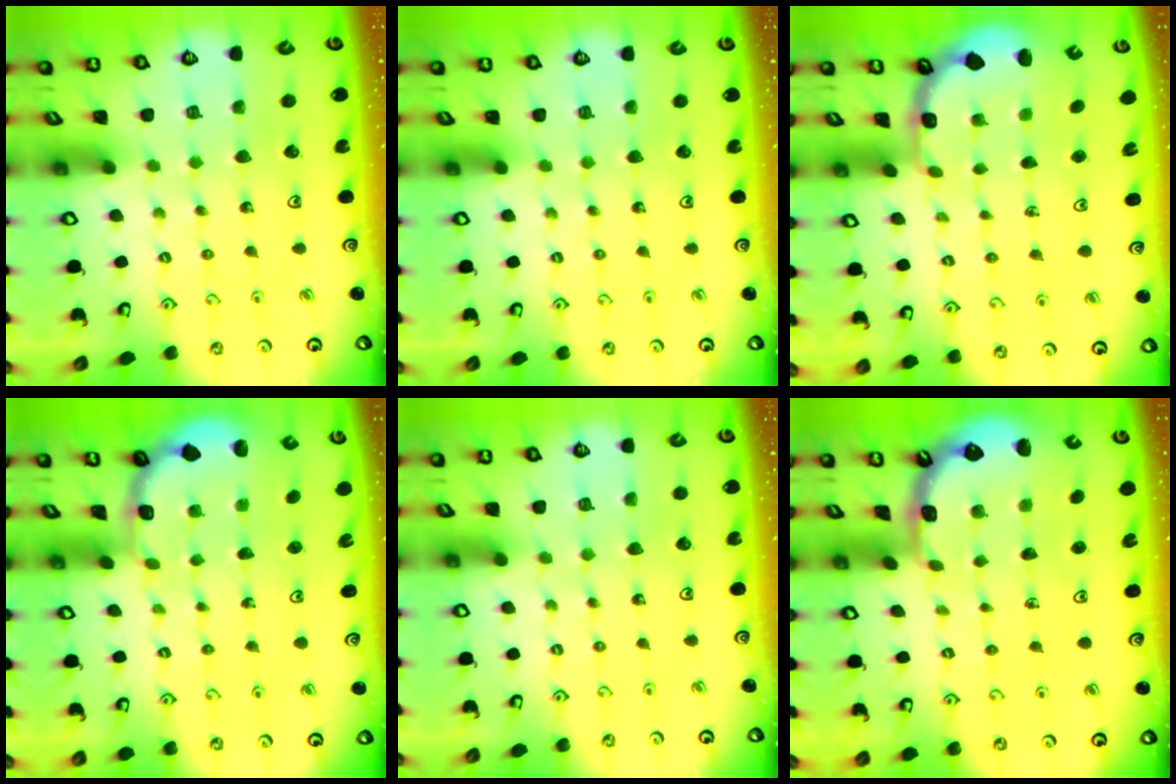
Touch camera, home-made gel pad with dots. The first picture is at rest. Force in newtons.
{"total": 0.0}
{"total": 3.0, "press": 2.0, "slide": 2.2}
{"total": 2.0, "press": 1.8, "slide": 0.7}
{"total": 0.0}
{"total": 1.4, "press": 1.3, "slide": 0.1}